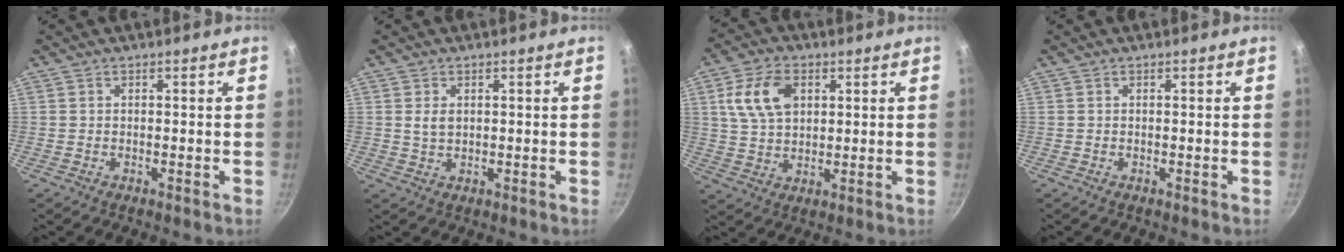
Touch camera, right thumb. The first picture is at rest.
{"total": 2.6, "force": [0.6, 1.8, 1.9], "torque": [-0.028, -0.003, 0.014]}
{"total": 10.3, "force": [3.2, 6.7, 7.1], "torque": [-0.119, 0.001, 0.057]}
{"total": 0.0}